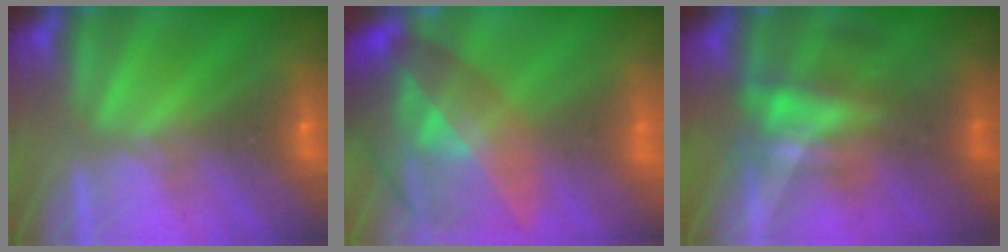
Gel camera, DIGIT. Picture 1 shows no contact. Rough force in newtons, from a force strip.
{"total": 7.3}
{"total": 4.5}